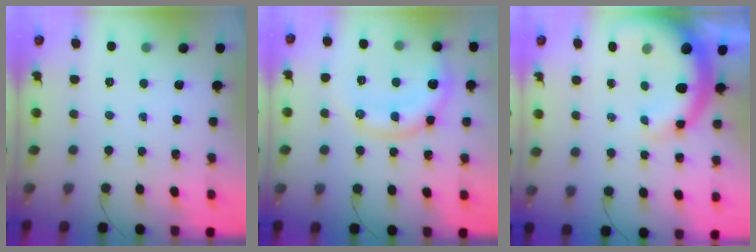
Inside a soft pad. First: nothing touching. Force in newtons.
{"total": 12.4, "press": 12.4, "slide": 0.4}
{"total": 12.6, "press": 12.2, "slide": 3.0}